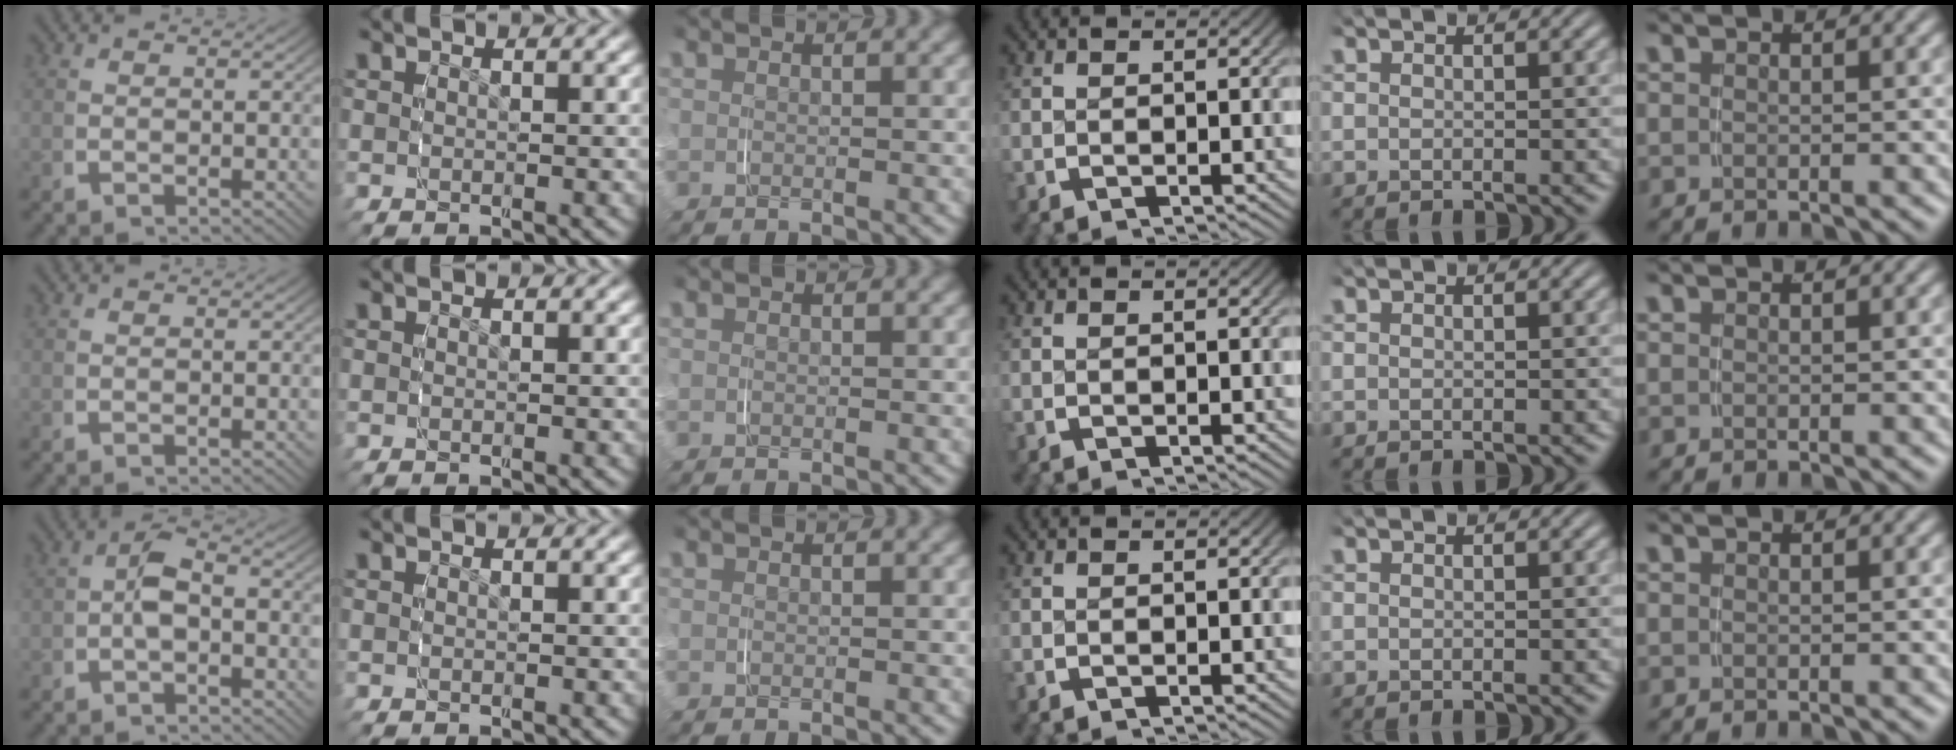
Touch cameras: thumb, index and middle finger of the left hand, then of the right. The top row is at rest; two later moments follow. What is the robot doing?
{"motion": "grasp_and_lifting", "object": "jar lid"}